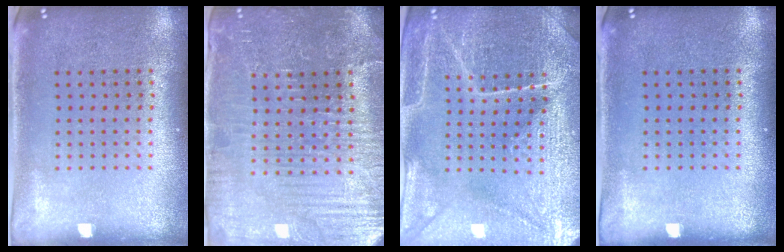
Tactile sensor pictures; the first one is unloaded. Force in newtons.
{"total": 4.4, "press": 4.2, "slide": 1.2}
{"total": 4.3, "press": 4.2, "slide": 1.1}
{"total": 0.0}